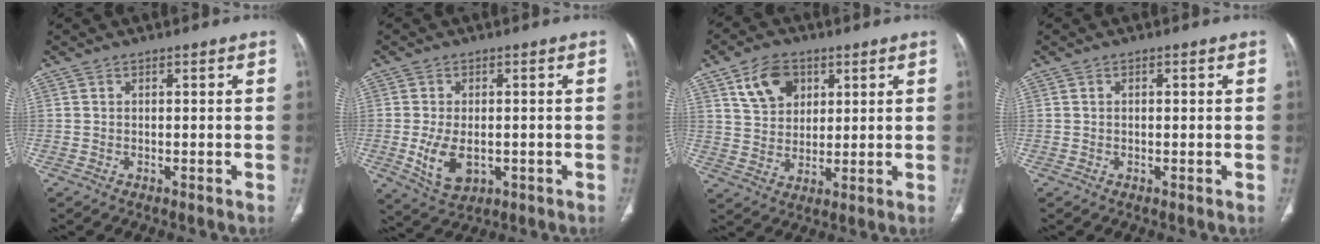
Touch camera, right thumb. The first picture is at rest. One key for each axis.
{"total": 7.4, "fx": -1.4, "fy": 4.5, "fz": 5.7, "tx": -0.101, "ty": -0.007, "tz": -0.011}
{"total": 9.2, "fx": 4.3, "fy": 6.5, "fz": 4.8, "tx": -0.063, "ty": -0.014, "tz": 0.082}
{"total": 0.9, "fx": 0.2, "fy": 0.4, "fz": 0.8, "tx": -0.019, "ty": 0.007, "tz": 0.005}